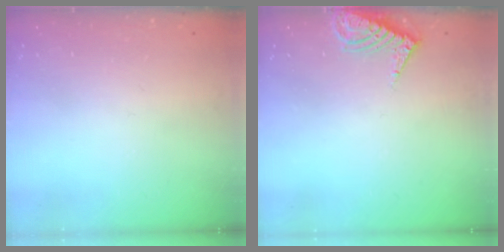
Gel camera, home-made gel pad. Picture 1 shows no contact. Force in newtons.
{"total": 7.4, "press": 7.4, "slide": 0.4}